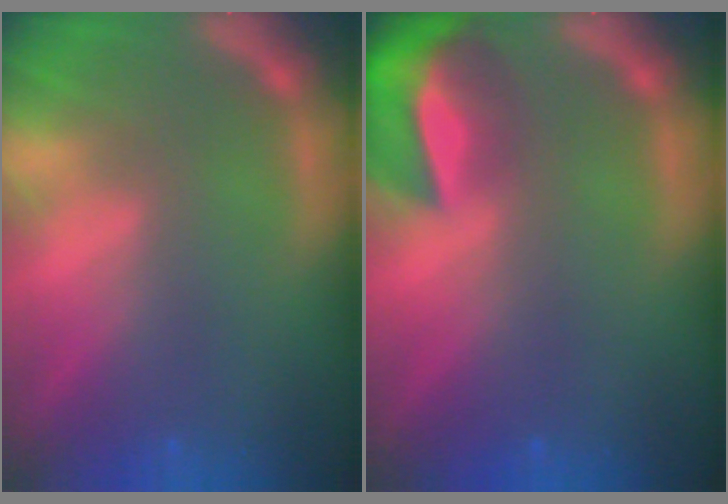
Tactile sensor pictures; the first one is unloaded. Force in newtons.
{"total": 7.4}